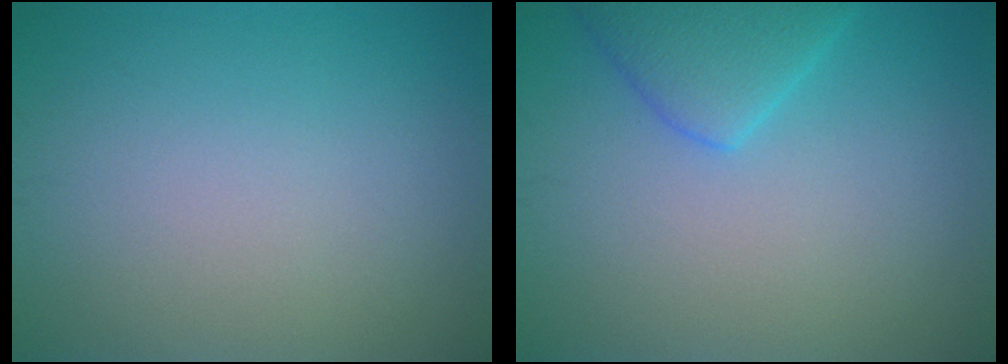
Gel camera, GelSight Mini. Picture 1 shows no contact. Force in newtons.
{"total": 3.4, "press": 3.4, "slide": 0.3}